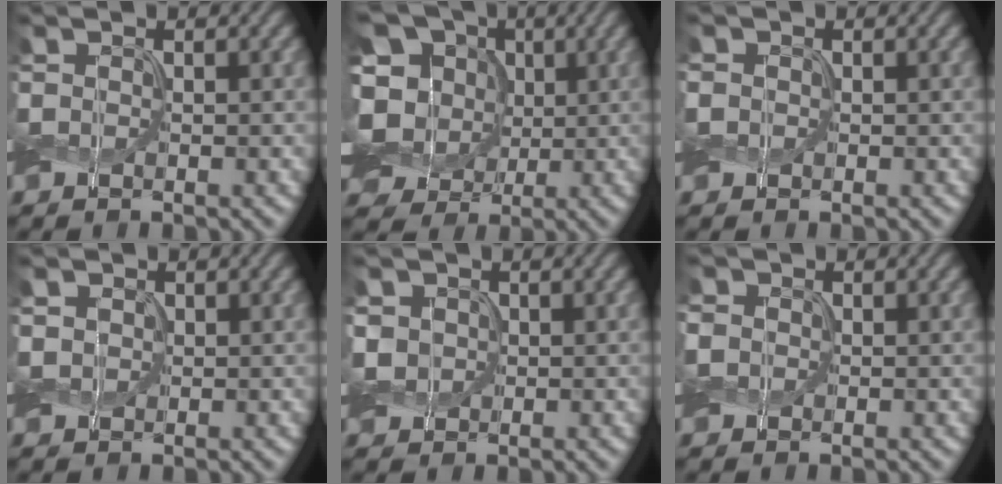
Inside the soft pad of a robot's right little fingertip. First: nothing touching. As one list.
[{"total": 14.9, "force": [1.0, 12.8, 7.4], "torque": [-0.204, 0.022, 0.002]}, {"total": 0.6, "force": [0.0, 0.6, 0.1], "torque": [-0.002, 0.000, -0.001]}, {"total": 1.5, "force": [0.5, 1.3, 0.6], "torque": [-0.021, 0.000, 0.005]}, {"total": 2.1, "force": [0.2, 2.0, 0.8], "torque": [-0.027, 0.001, -0.002]}, {"total": 2.2, "force": [0.6, 1.9, 0.9], "torque": [-0.034, 0.010, 0.003]}]